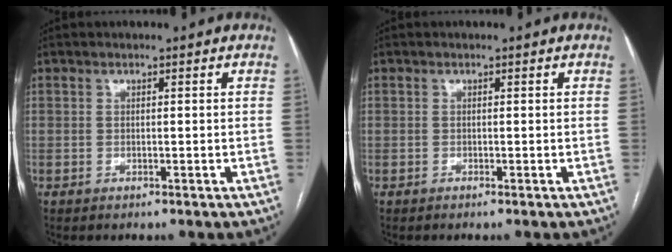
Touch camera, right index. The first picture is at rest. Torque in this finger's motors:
{"motor_torque": [-1.15, -0.61, -0.32, -0.12]}